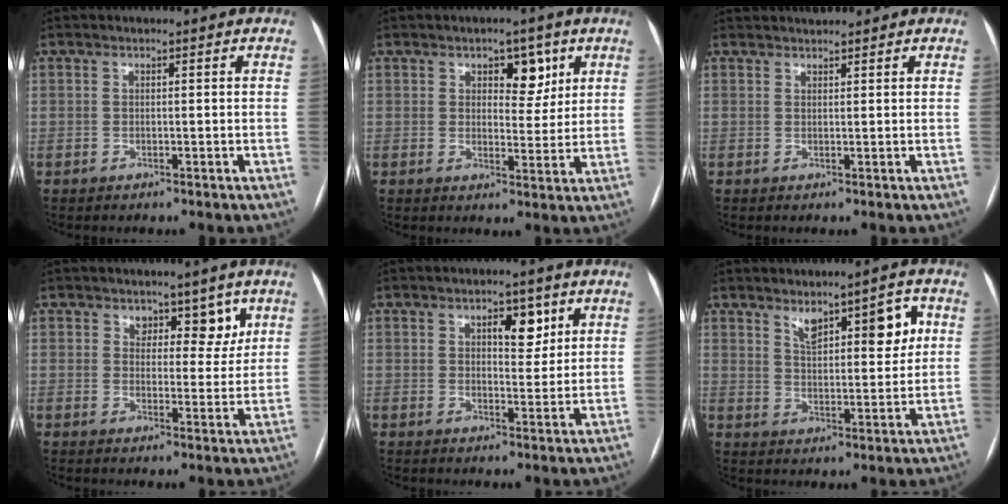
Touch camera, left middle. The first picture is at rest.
{"total": 5.0, "force": [2.6, 2.9, 3.2], "torque": [-0.032, 0.004, 0.034]}
{"total": 2.5, "force": [2.4, 0.6, 0.3], "torque": [-0.002, 0.024, 0.039]}
{"total": 5.1, "force": [3.4, 3.1, 2.2], "torque": [-0.004, 0.001, 0.047]}
{"total": 4.7, "force": [2.3, 2.4, 3.4], "torque": [-0.043, 0.005, 0.033]}
{"total": 8.9, "force": [4.6, 3.0, 7.0], "torque": [-0.092, 0.002, 0.072]}